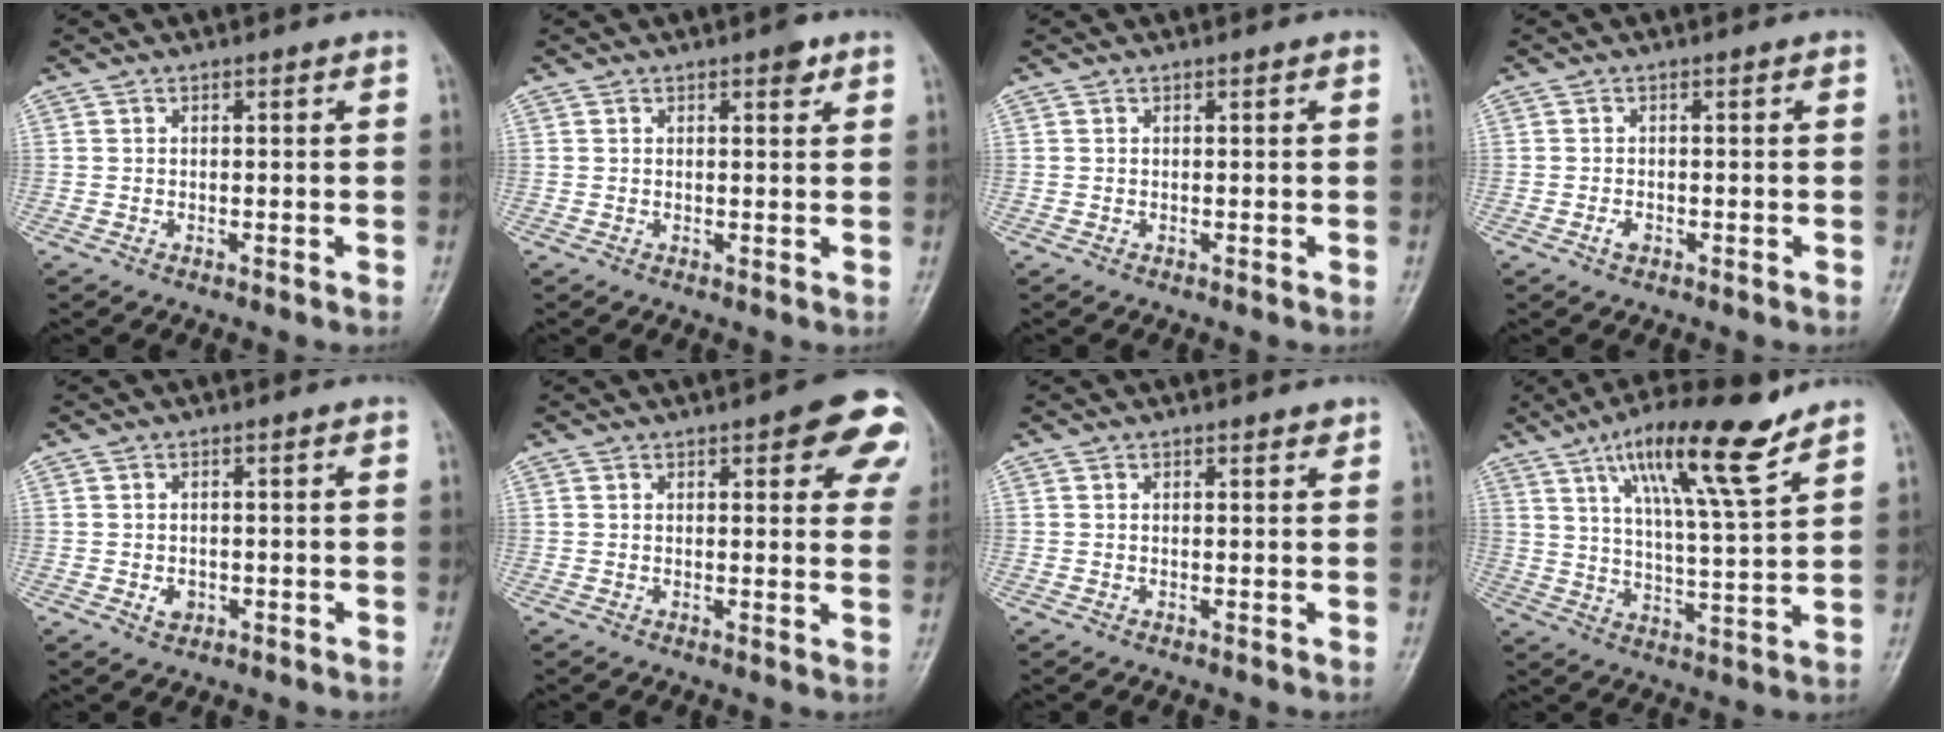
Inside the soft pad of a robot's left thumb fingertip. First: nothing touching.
{"total": 2.2, "force": [1.3, 0.9, 1.5], "torque": [-0.015, -0.005, 0.016]}
{"total": 0.0}
{"total": 1.3, "force": [-0.6, 0.8, 0.9], "torque": [-0.016, 0.003, -0.013]}
{"total": 1.9, "force": [-0.4, 1.5, 1.1], "torque": [-0.010, 0.000, -0.004]}
{"total": 11.5, "force": [5.4, 4.2, 9.3], "torque": [-0.066, -0.014, 0.056]}
{"total": 1.3, "force": [1.1, 0.5, 0.6], "torque": [-0.005, -0.006, 0.013]}
{"total": 15.4, "force": [9.7, 2.5, 11.7], "torque": [-0.192, -0.045, 0.167]}